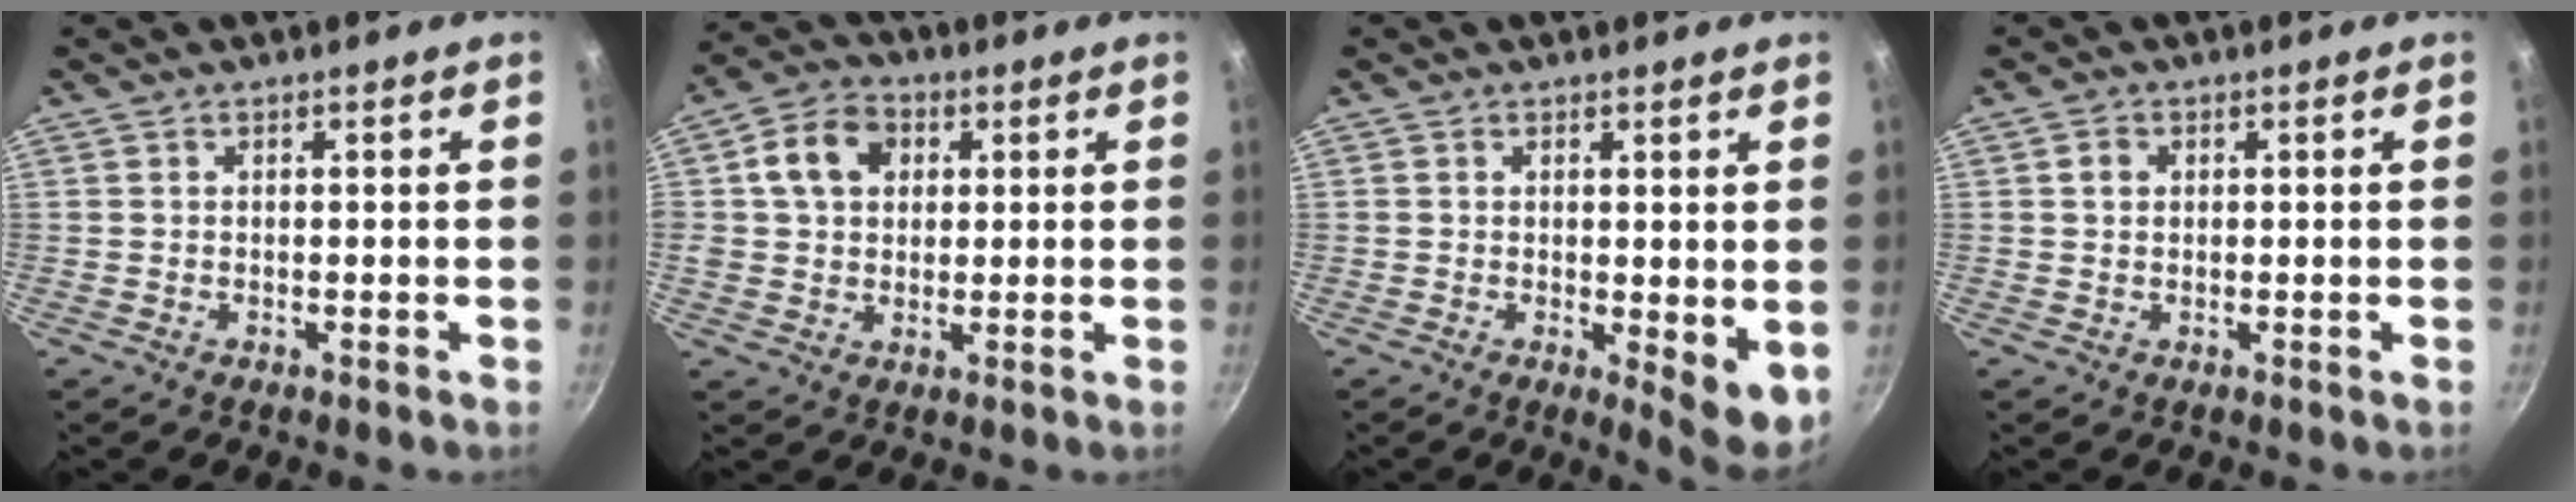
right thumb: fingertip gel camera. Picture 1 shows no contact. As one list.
[{"total": 8.8, "force": [2.2, 7.1, 4.8], "torque": [-0.063, 0.012, 0.026]}, {"total": 6.4, "force": [-0.1, 2.2, 6.1], "torque": [-0.076, -0.014, 0.002]}, {"total": 1.8, "force": [0.4, 1.4, 0.9], "torque": [-0.012, 0.005, 0.005]}]